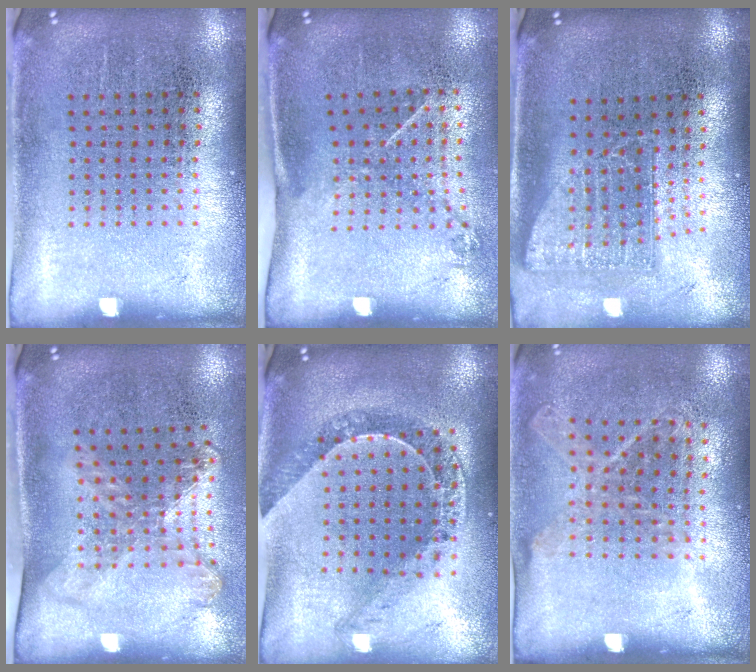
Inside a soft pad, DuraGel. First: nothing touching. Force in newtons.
{"total": 1.4, "press": 0.9, "slide": 1.0}
{"total": 1.7, "press": 1.3, "slide": 1.1}
{"total": 1.6, "press": 1.2, "slide": 1.0}
{"total": 0.8, "press": 0.7, "slide": 0.1}
{"total": 1.1, "press": 1.0, "slide": 0.5}